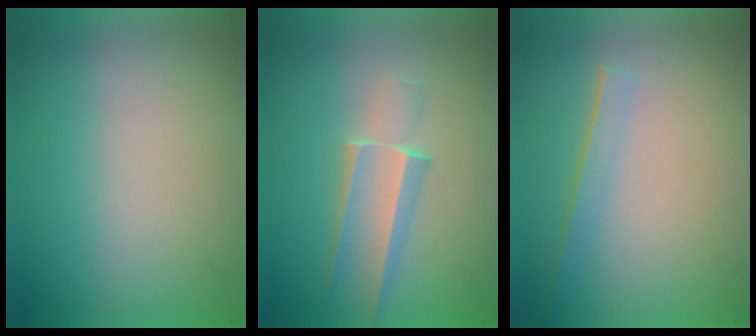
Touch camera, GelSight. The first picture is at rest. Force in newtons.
{"total": 2.2}
{"total": 1.5}